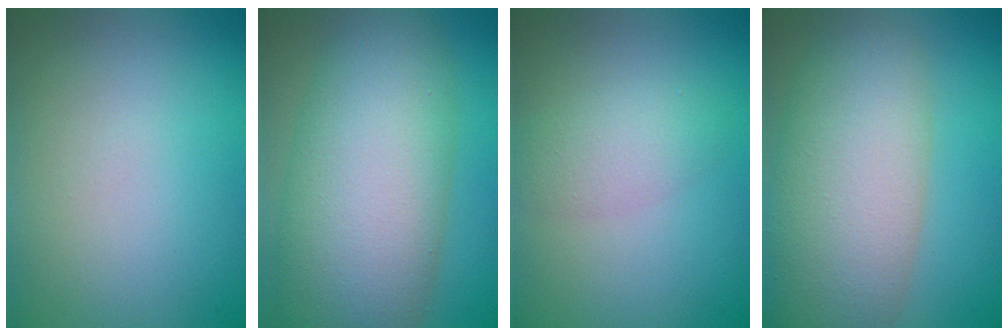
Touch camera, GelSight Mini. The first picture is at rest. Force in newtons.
{"total": 12.2, "press": 12.2, "slide": 0.4}
{"total": 2.7, "press": 2.7, "slide": 0.2}
{"total": 10.1, "press": 10.1, "slide": 0.3}